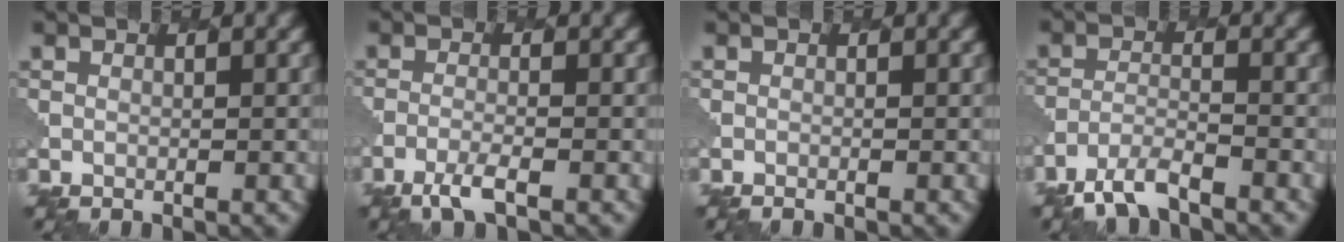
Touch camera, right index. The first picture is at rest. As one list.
[{"total": 2.2, "force": [-1.6, 0.3, 1.5], "torque": [-0.032, -0.001, -0.042]}, {"total": 0.7, "force": [-0.6, 0.2, 0.2], "torque": [0.008, 0.004, -0.005]}, {"total": 3.7, "force": [-3.2, 0.8, 1.6], "torque": [-0.040, -0.004, -0.071]}]